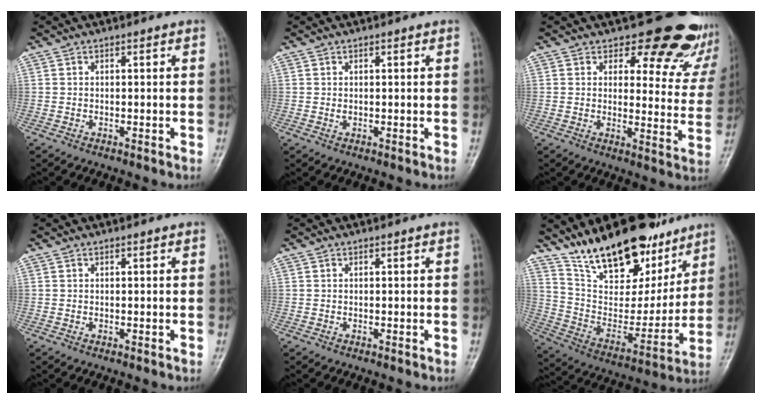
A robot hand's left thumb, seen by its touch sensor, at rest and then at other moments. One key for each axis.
{"total": 0.7, "fx": 0.3, "fy": 0.5, "fz": 0.4, "tx": -0.003, "ty": -0.001, "tz": 0.004}
{"total": 17.0, "fx": 14.5, "fy": 7.3, "fz": 5.1, "tx": -0.001, "ty": -0.109, "tz": 0.147}
{"total": 0.0}
{"total": 0.0}
{"total": 23.0, "fx": 16.7, "fy": 10.2, "fz": 12.1, "tx": -0.150, "ty": -0.079, "tz": 0.285}